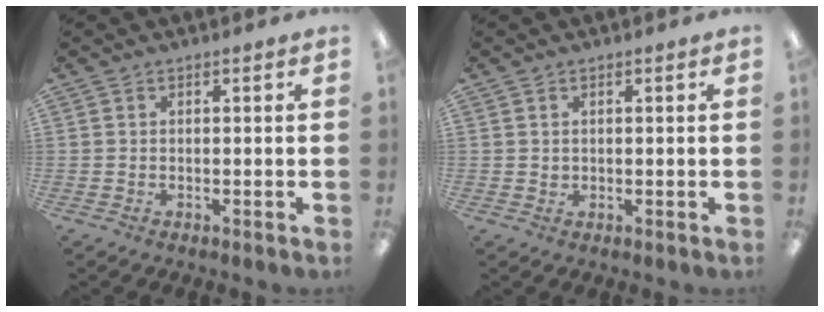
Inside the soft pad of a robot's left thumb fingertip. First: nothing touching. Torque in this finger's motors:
{"motor_torque": [-0.40, 0.36, -0.19, 0.10, -0.01]}